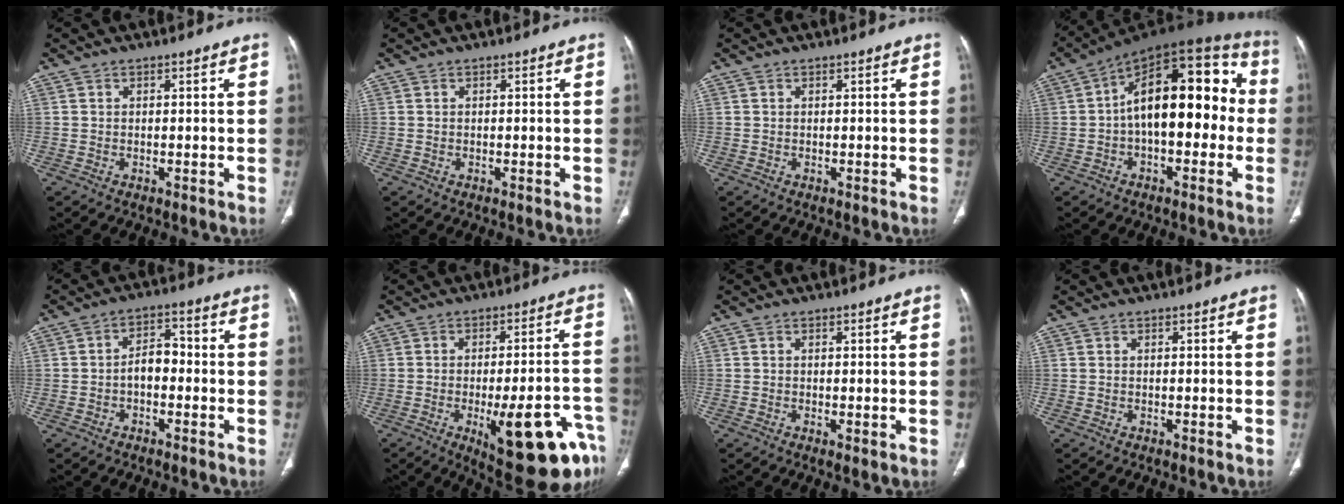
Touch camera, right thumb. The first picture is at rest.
{"total": 0.0}
{"total": 0.0}
{"total": 20.5, "force": [-0.3, 10.7, 17.6], "torque": [-0.230, 0.055, -0.016]}
{"total": 4.9, "force": [-1.2, 3.0, 3.7], "torque": [-0.045, 0.027, -0.030]}
{"total": 20.1, "force": [-9.1, 5.7, 16.9], "torque": [-0.154, 0.031, -0.109]}
{"total": 1.3, "force": [-0.4, 0.2, 1.2], "torque": [-0.022, -0.006, -0.005]}
{"total": 0.0}